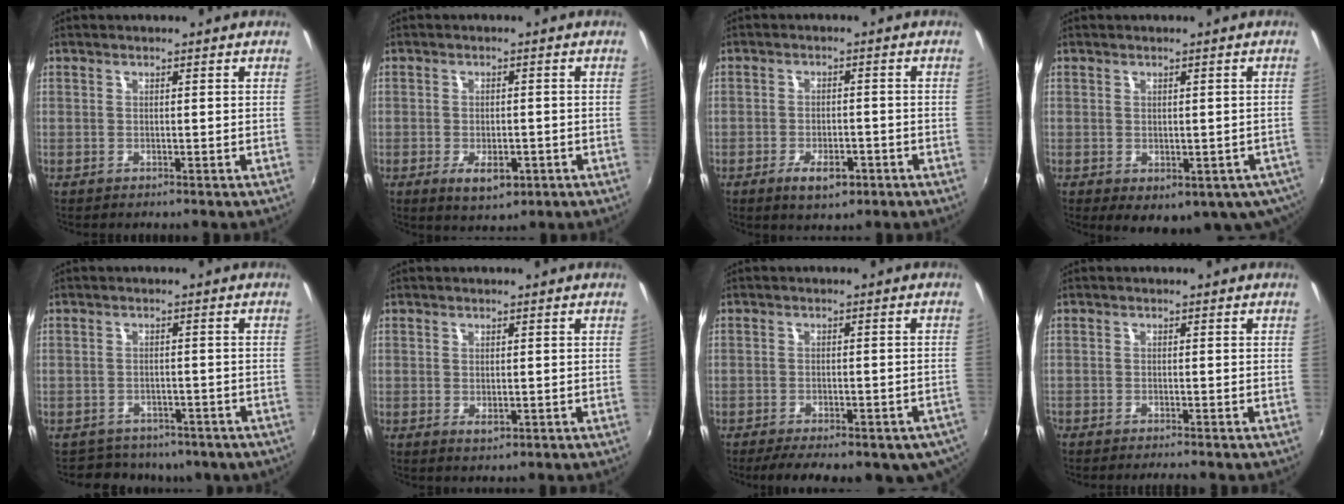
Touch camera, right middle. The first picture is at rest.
{"total": 5.7, "force": [-2.2, 2.9, 4.3], "torque": [-0.085, -0.013, -0.028]}
{"total": 5.7, "force": [-3.1, 2.5, 4.0], "torque": [-0.088, -0.005, -0.046]}
{"total": 9.7, "force": [-3.6, 5.7, 6.9], "torque": [-0.107, -0.030, -0.034]}
{"total": 9.2, "force": [-7.0, 5.2, 2.9], "torque": [-0.070, -0.006, -0.088]}
{"total": 1.6, "force": [-0.2, 1.0, 1.2], "torque": [-0.019, -0.003, -0.001]}
{"total": 14.7, "force": [-10.4, 5.4, 8.8], "torque": [-0.157, -0.040, -0.130]}
{"total": 2.0, "force": [-1.9, -0.1, 0.7], "torque": [-0.024, -0.012, -0.037]}